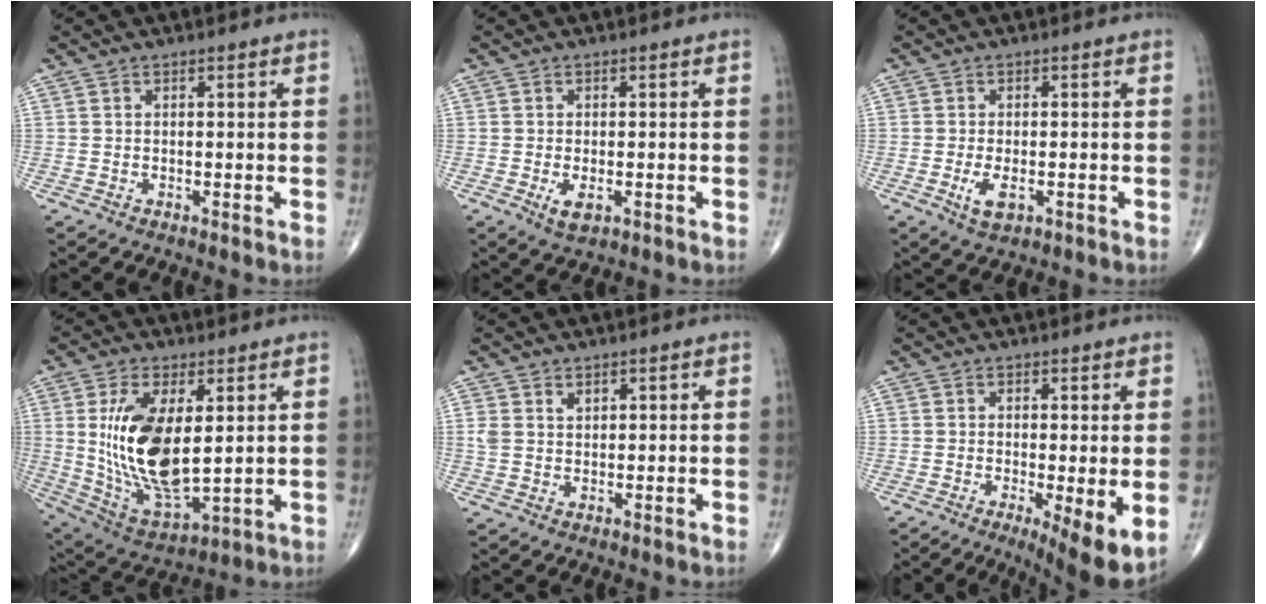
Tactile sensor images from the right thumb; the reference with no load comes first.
{"total": 3.2, "force": [-1.1, 1.5, 2.6], "torque": [-0.047, -0.005, -0.014]}
{"total": 4.0, "force": [-1.3, 1.9, 3.3], "torque": [-0.062, -0.005, -0.019]}
{"total": 18.1, "force": [2.5, 8.4, 15.8], "torque": [-0.297, -0.023, 0.063]}
{"total": 2.5, "force": [1.3, 1.6, 1.3], "torque": [-0.023, -0.002, 0.031]}
{"total": 8.3, "force": [-1.7, 2.0, 7.8], "torque": [-0.121, -0.025, -0.025]}